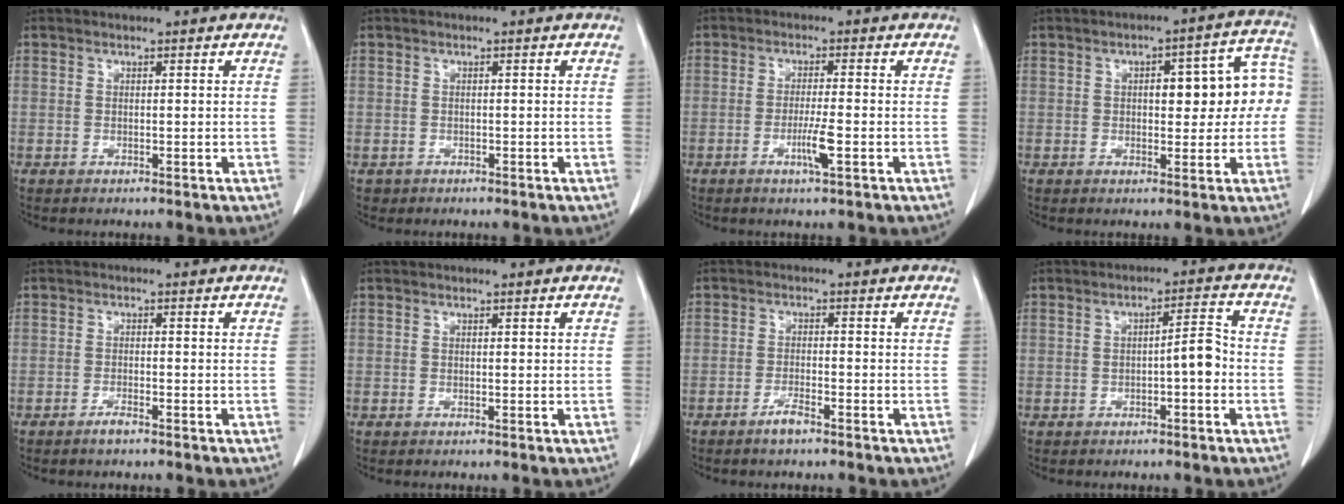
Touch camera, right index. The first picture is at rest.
{"total": 1.2, "force": [-0.5, 1.1, -0.1], "torque": [-0.007, 0.003, -0.005]}
{"total": 3.8, "force": [-1.5, -0.2, 3.5], "torque": [-0.066, -0.006, -0.028]}
{"total": 10.5, "force": [0.8, 3.9, 9.7], "torque": [-0.112, 0.046, 0.012]}
{"total": 1.5, "force": [-1.2, 0.2, 0.9], "torque": [-0.020, -0.001, -0.019]}
{"total": 0.0}
{"total": 2.5, "force": [-1.8, 0.3, 1.6], "torque": [-0.033, -0.001, -0.032]}
{"total": 4.2, "force": [-1.0, 0.8, 4.0], "torque": [-0.054, 0.014, -0.015]}